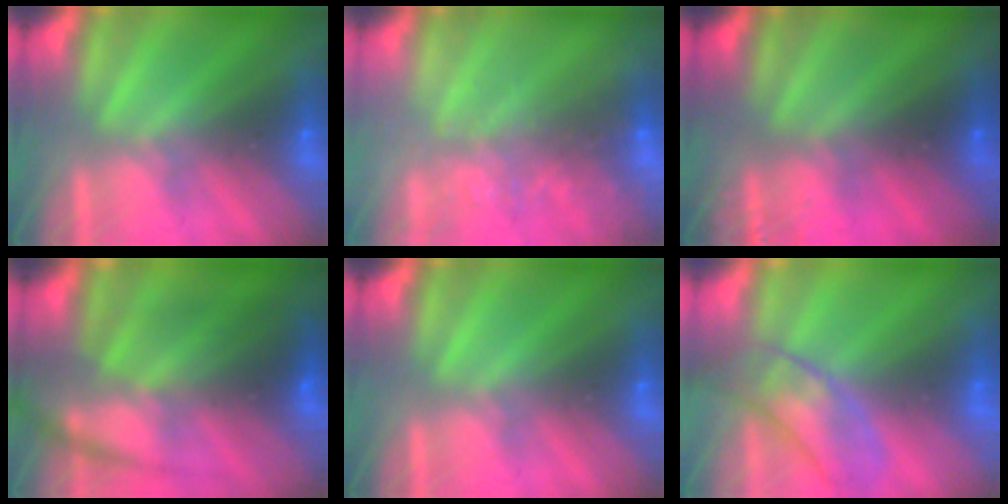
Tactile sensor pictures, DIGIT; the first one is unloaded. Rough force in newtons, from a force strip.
{"total": 7.3}
{"total": 3.3}
{"total": 6.9}
{"total": 0.0}
{"total": 3.7}